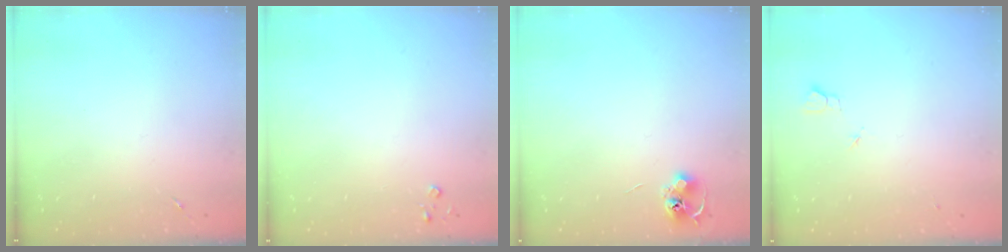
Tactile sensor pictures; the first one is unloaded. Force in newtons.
{"total": 2.6, "press": 2.6, "slide": 0.3}
{"total": 6.6, "press": 6.6, "slide": 0.5}
{"total": 2.7, "press": 2.6, "slide": 0.3}